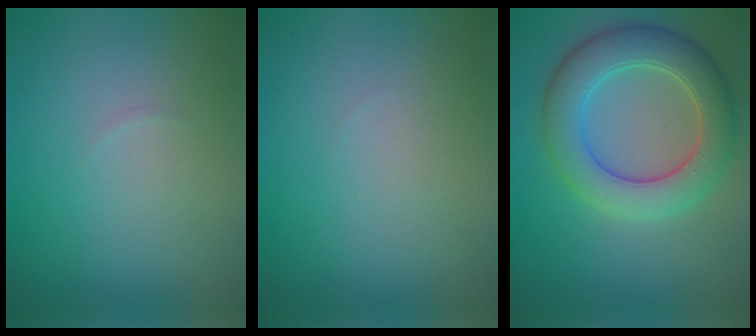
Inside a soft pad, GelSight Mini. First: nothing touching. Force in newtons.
{"total": 0.0}
{"total": 7.0, "press": 7.0, "slide": 0.2}